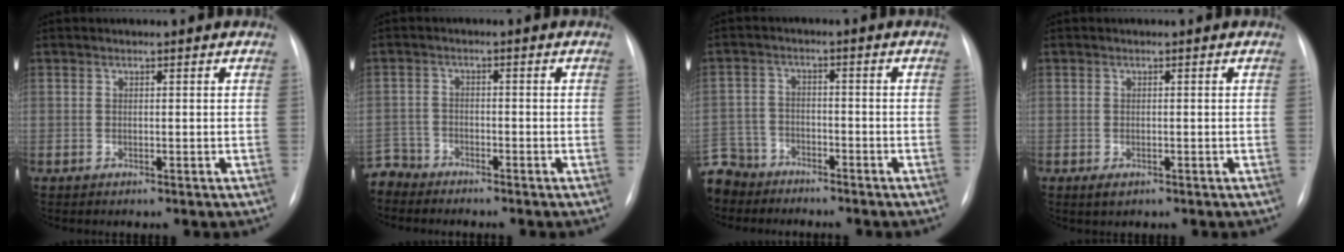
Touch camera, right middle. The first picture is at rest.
{"total": 4.6, "force": [-4.3, 1.3, -0.8], "torque": [0.021, -0.006, -0.086]}
{"total": 10.6, "force": [-8.6, 6.0, 1.6], "torque": [-0.066, 0.004, -0.157]}
{"total": 1.4, "force": [-0.7, 0.8, 0.9], "torque": [-0.014, 0.000, -0.003]}